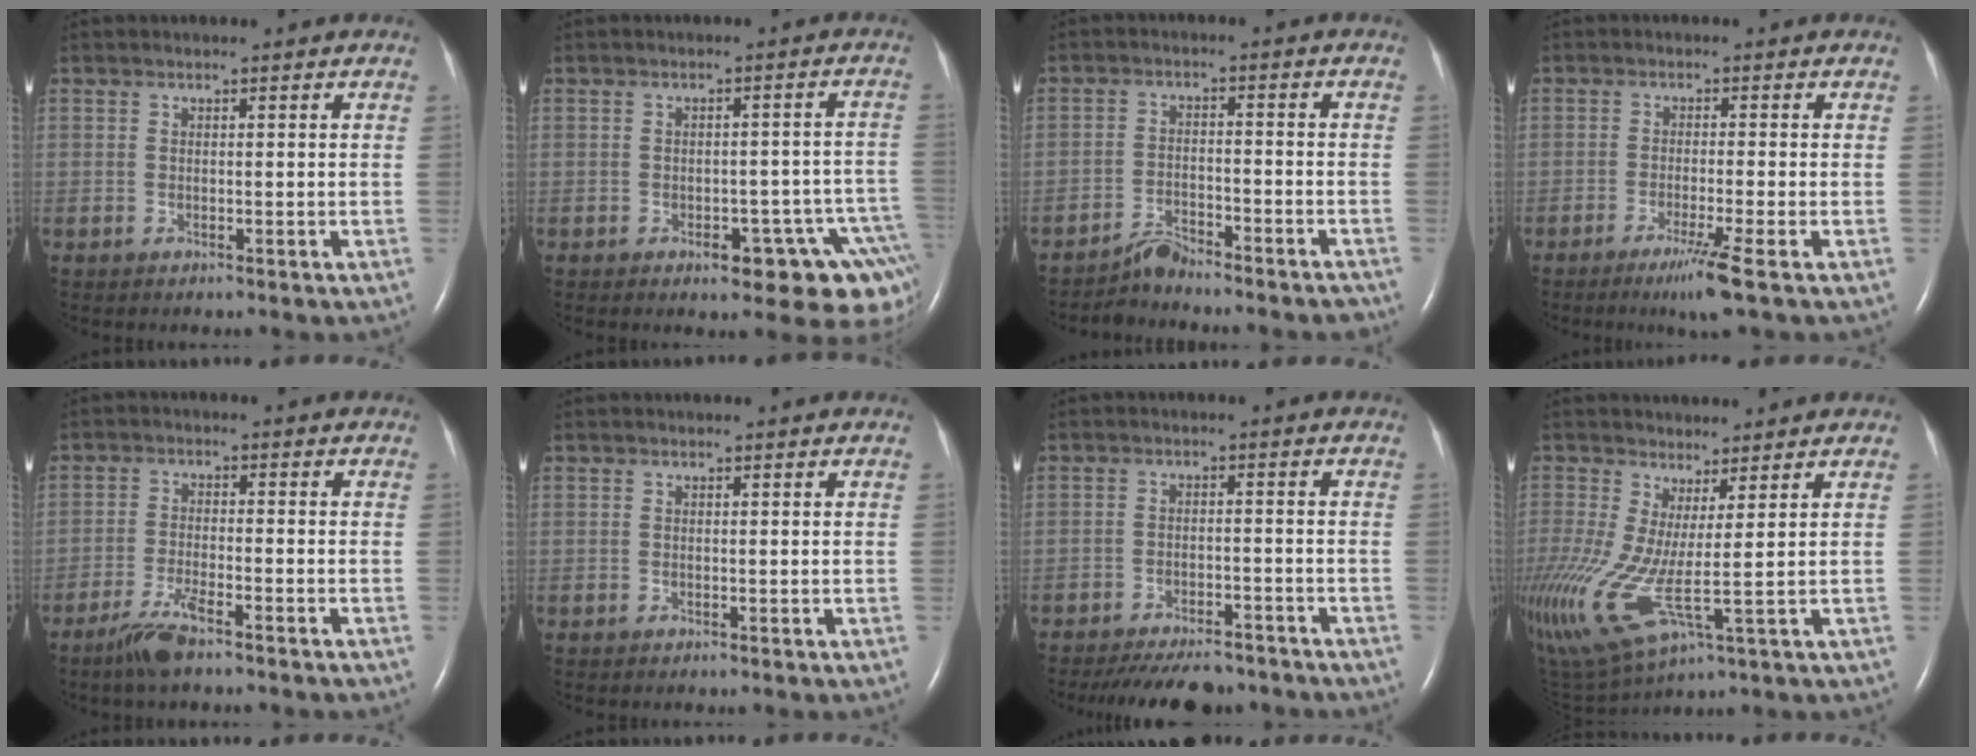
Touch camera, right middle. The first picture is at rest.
{"total": 11.8, "force": [-6.7, 4.4, 8.7], "torque": [-0.030, 0.021, -0.074]}
{"total": 5.3, "force": [-5.2, 0.7, 0.8], "torque": [-0.008, -0.002, -0.084]}
{"total": 4.6, "force": [-2.8, -1.0, 3.6], "torque": [-0.069, -0.017, -0.052]}
{"total": 5.4, "force": [-4.0, 0.6, 3.5], "torque": [-0.080, -0.010, -0.075]}
{"total": 0.0}
{"total": 11.1, "force": [-9.8, 3.4, 3.9], "torque": [-0.062, -0.003, -0.132]}
{"total": 10.4, "force": [-0.2, 1.6, 10.3], "torque": [-0.237, -0.012, 0.010]}